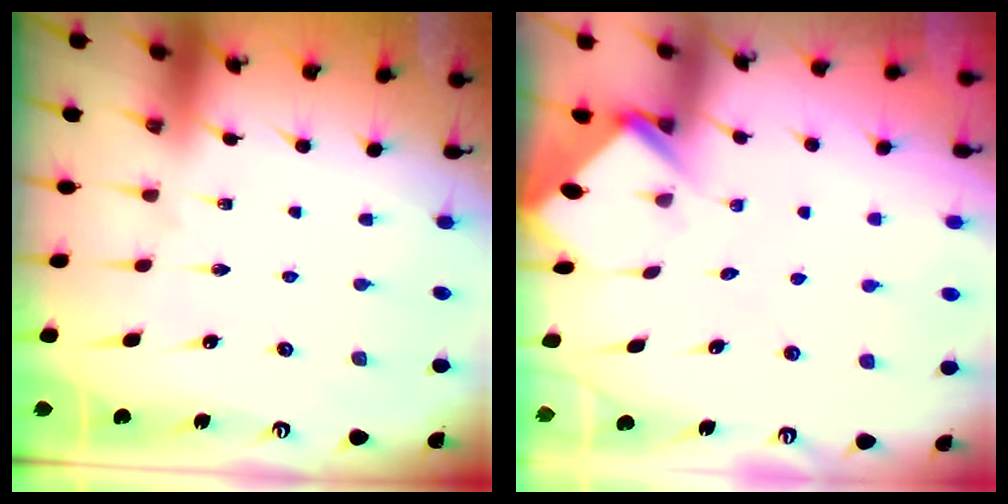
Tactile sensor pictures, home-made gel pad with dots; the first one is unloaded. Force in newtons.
{"total": 3.7, "press": 3.7, "slide": 0.2}